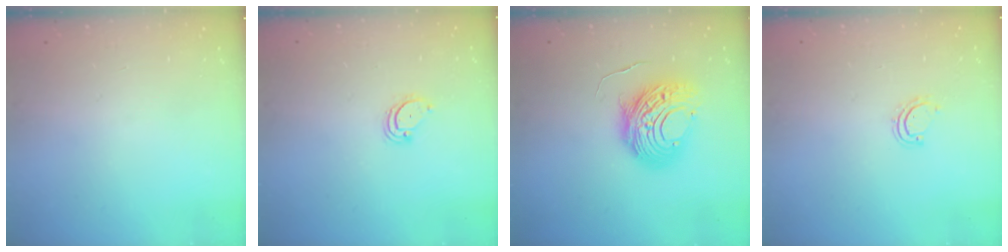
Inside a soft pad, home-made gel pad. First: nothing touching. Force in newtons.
{"total": 3.9, "press": 3.9, "slide": 0.2}
{"total": 12.3, "press": 12.2, "slide": 0.9}
{"total": 4.7, "press": 4.4, "slide": 1.6}